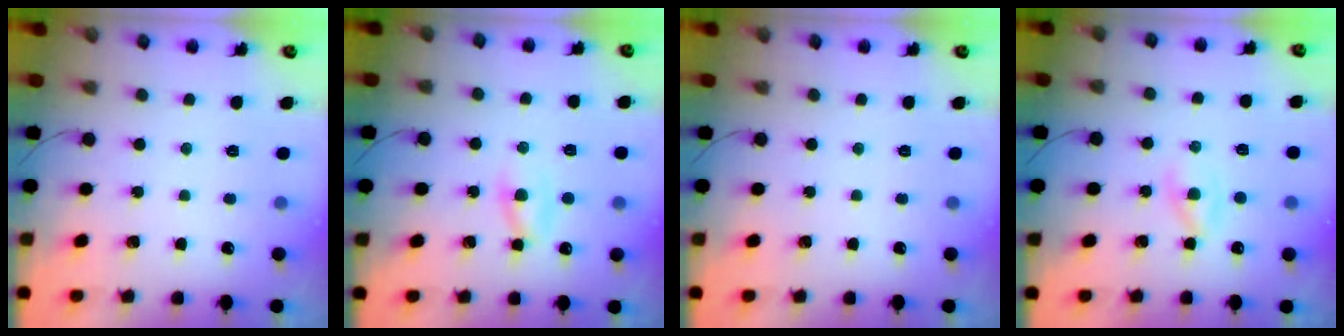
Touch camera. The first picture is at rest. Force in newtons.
{"total": 2.5, "press": 2.2, "slide": 1.1}
{"total": 0.0}
{"total": 2.2, "press": 2.0, "slide": 1.0}